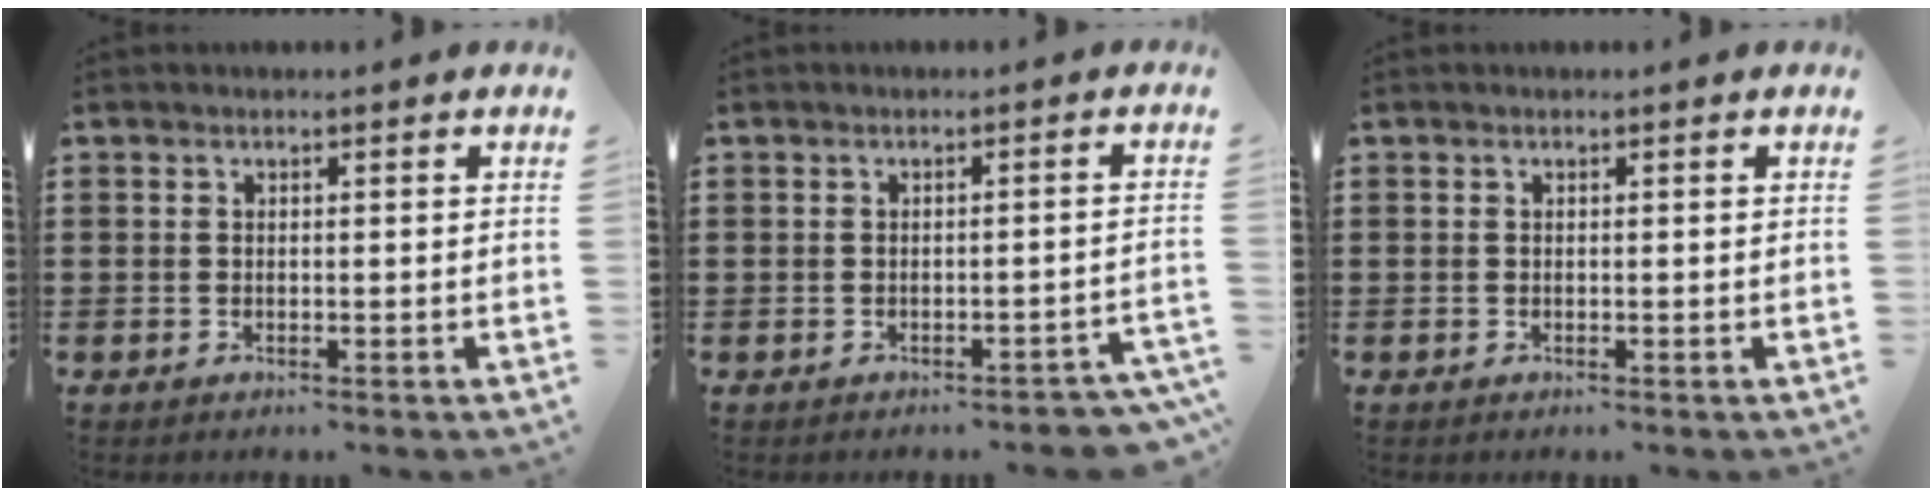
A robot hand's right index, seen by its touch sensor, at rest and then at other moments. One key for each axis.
{"total": 1.8, "fx": -1.7, "fy": 0.4, "fz": 0.5, "tx": -0.013, "ty": 0.001, "tz": -0.038}
{"total": 0.0}